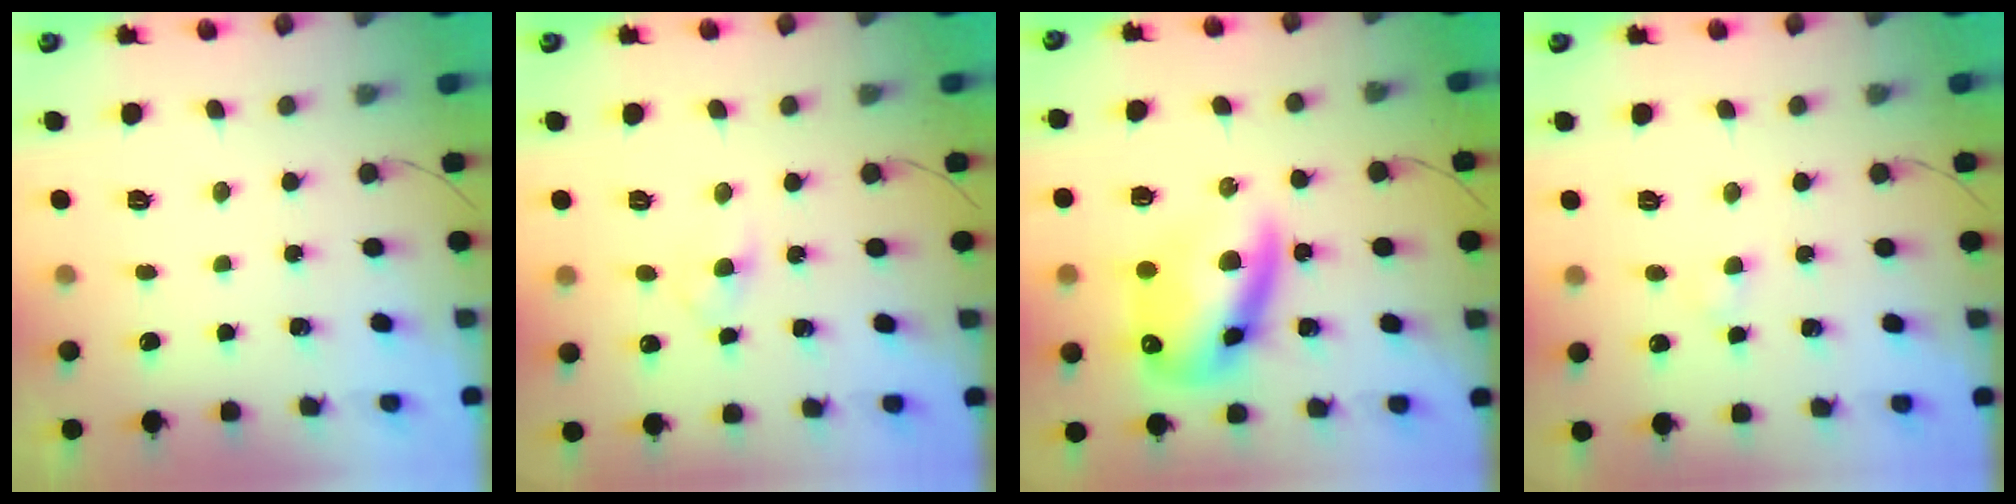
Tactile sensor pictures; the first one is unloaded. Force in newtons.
{"total": 3.3, "press": 3.0, "slide": 1.3}
{"total": 16.1, "press": 15.6, "slide": 3.9}
{"total": 2.6, "press": 2.4, "slide": 0.9}